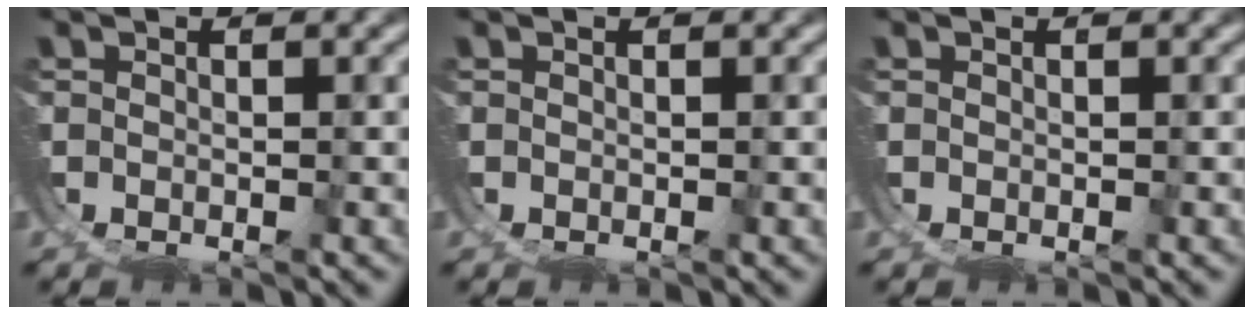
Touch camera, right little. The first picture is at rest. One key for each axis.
{"total": 0.0}
{"total": 0.0}